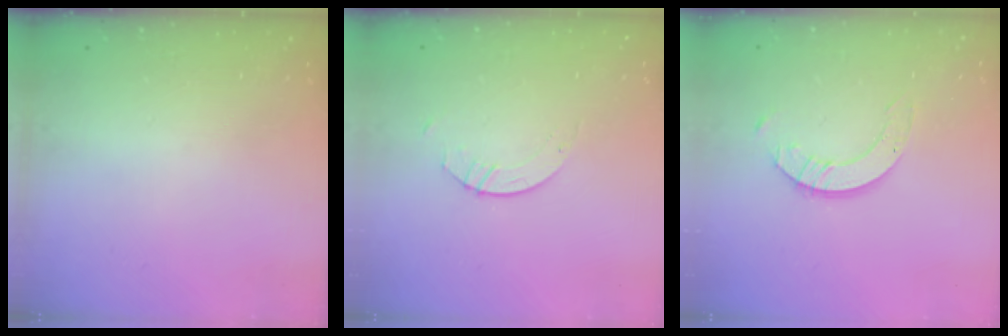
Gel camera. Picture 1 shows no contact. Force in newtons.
{"total": 2.6, "press": 2.6, "slide": 0.2}
{"total": 3.5, "press": 3.4, "slide": 0.4}